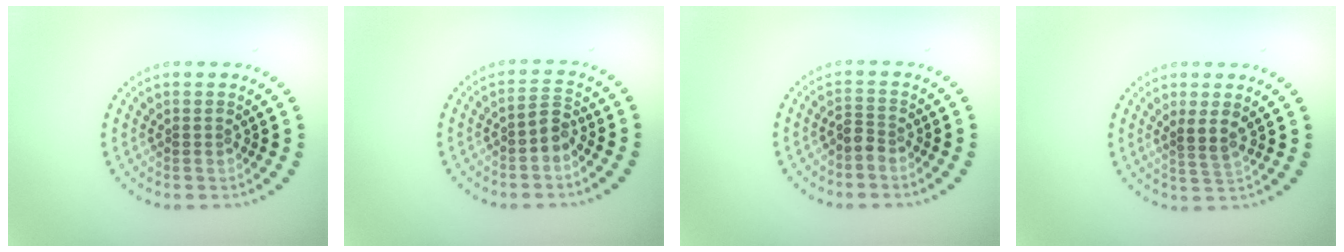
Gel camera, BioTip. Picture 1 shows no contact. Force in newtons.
{"total": 1.7, "press": 1.5, "slide": 0.8}
{"total": 1.3, "press": 1.0, "slide": 0.8}
{"total": 1.9, "press": 1.4, "slide": 1.2}